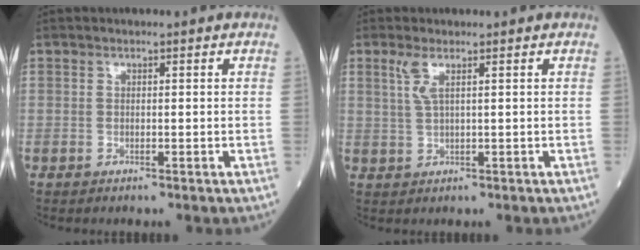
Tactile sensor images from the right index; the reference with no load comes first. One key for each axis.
{"total": 2.3, "fx": 1.1, "fy": 0.1, "fz": 2.0, "tx": -0.054, "ty": 0.005, "tz": 0.028}